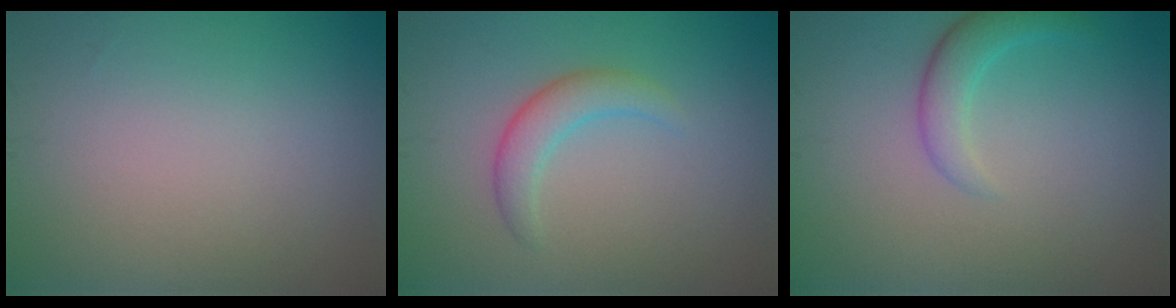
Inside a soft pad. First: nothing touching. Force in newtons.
{"total": 2.4, "press": 2.4, "slide": 0.1}
{"total": 2.4, "press": 2.4, "slide": 0.1}